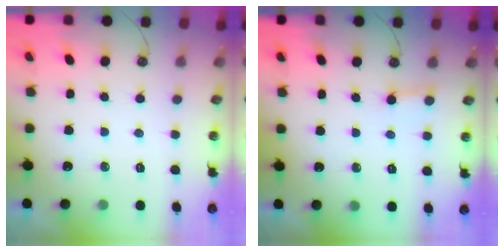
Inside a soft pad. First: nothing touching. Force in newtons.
{"total": 2.6, "press": 2.6, "slide": 0.1}